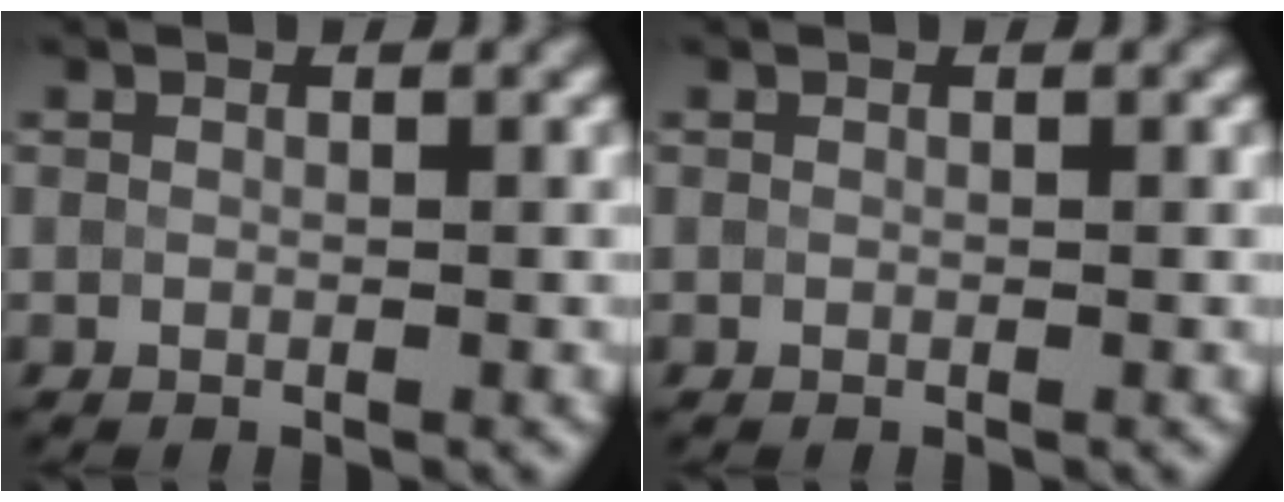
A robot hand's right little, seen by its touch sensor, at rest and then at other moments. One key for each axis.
{"total": 0.0}